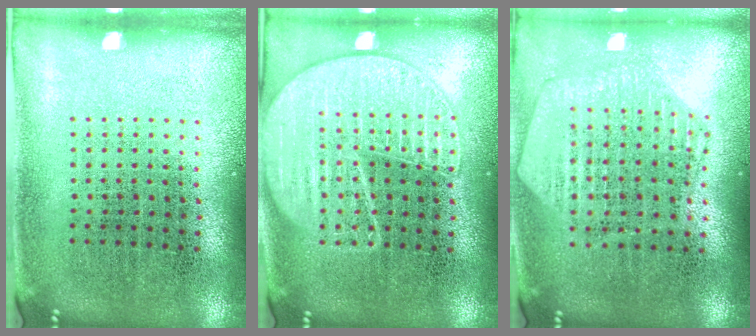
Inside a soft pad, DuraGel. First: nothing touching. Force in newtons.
{"total": 1.9, "press": 1.9, "slide": 0.2}
{"total": 1.2, "press": 1.2, "slide": 0.1}